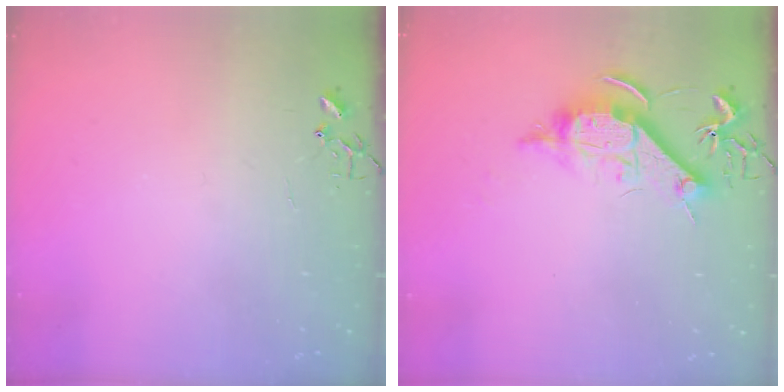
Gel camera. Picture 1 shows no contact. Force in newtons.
{"total": 11.3, "press": 11.3, "slide": 0.0}